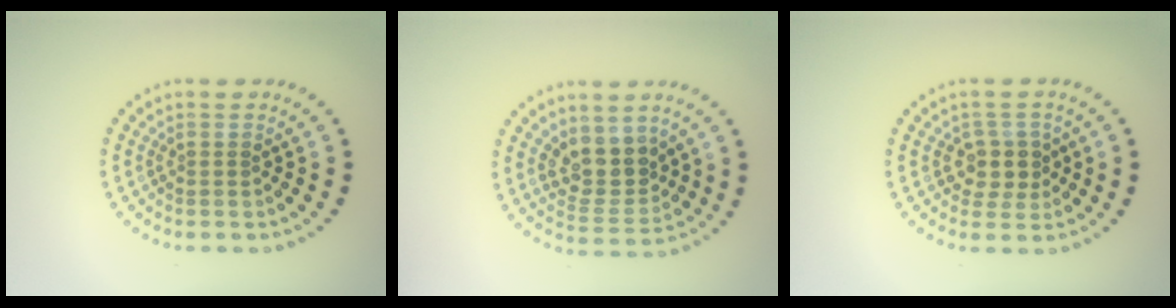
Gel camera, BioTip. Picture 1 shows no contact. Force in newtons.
{"total": 3.7, "press": 3.4, "slide": 1.5}
{"total": 2.5, "press": 2.2, "slide": 1.2}